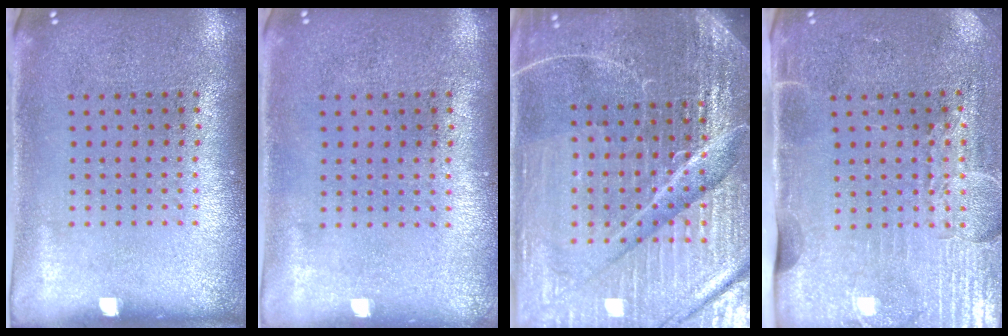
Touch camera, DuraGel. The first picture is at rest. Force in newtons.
{"total": 0.0}
{"total": 6.5, "press": 5.8, "slide": 3.0}
{"total": 4.3, "press": 3.6, "slide": 2.3}